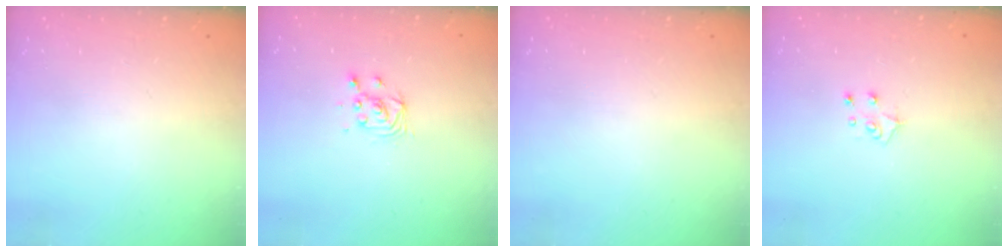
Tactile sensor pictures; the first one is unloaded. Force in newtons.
{"total": 3.9, "press": 3.8, "slide": 0.4}
{"total": 0.0}
{"total": 5.6, "press": 5.6, "slide": 0.5}